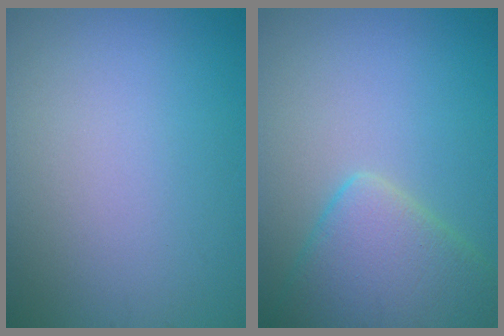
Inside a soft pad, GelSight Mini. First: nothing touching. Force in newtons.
{"total": 5.9, "press": 5.8, "slide": 0.5}